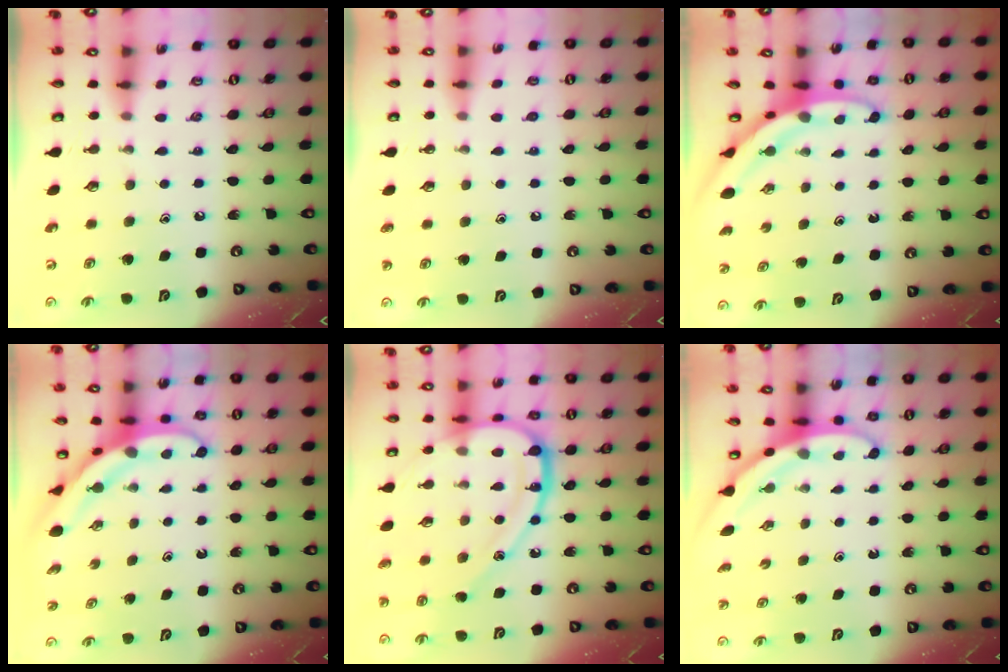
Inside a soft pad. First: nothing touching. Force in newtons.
{"total": 0.7, "press": 0.7, "slide": 0.0}
{"total": 3.2, "press": 3.2, "slide": 0.2}
{"total": 5.8, "press": 5.8, "slide": 0.5}
{"total": 18.6, "press": 18.6, "slide": 1.6}
{"total": 3.2, "press": 3.2, "slide": 0.1}